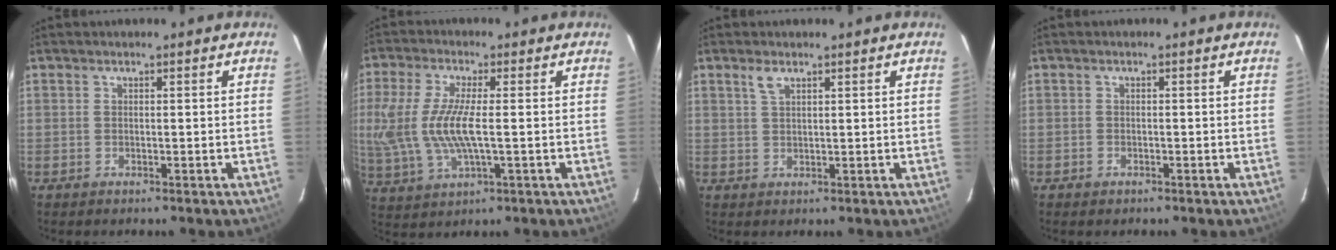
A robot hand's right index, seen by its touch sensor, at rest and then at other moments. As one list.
[{"total": 11.9, "force": [-0.3, 3.4, 11.4], "torque": [-0.236, -0.009, 0.001]}, {"total": 2.2, "force": [1.5, 0.9, 1.4], "torque": [-0.029, 0.004, 0.030]}, {"total": 0.9, "force": [-0.6, 0.7, 0.2], "torque": [-0.003, 0.003, -0.008]}]